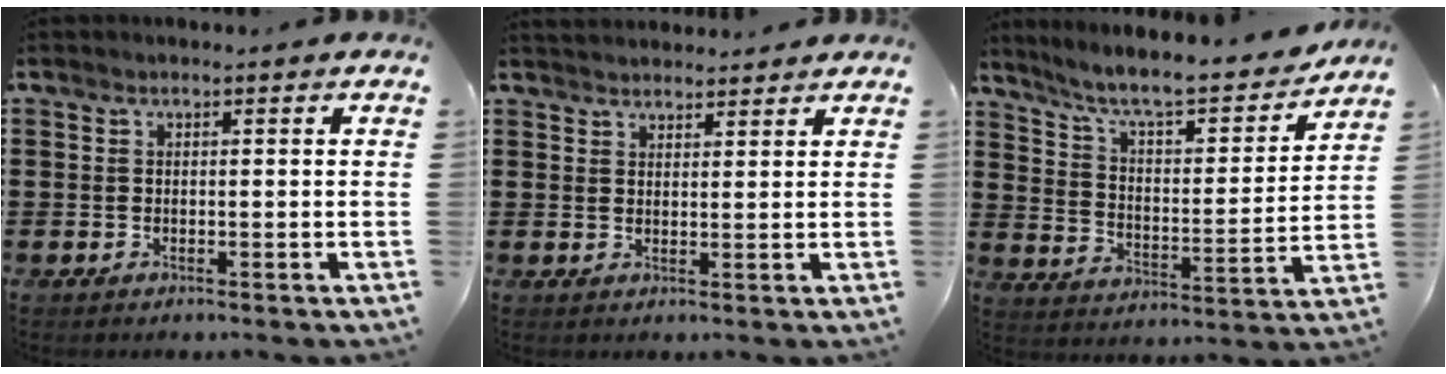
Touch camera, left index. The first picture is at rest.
{"total": 2.2, "force": [2.2, 0.3, -0.1], "torque": [-0.004, -0.001, 0.044]}
{"total": 7.9, "force": [6.8, 0.9, 4.0], "torque": [-0.105, -0.045, 0.111]}